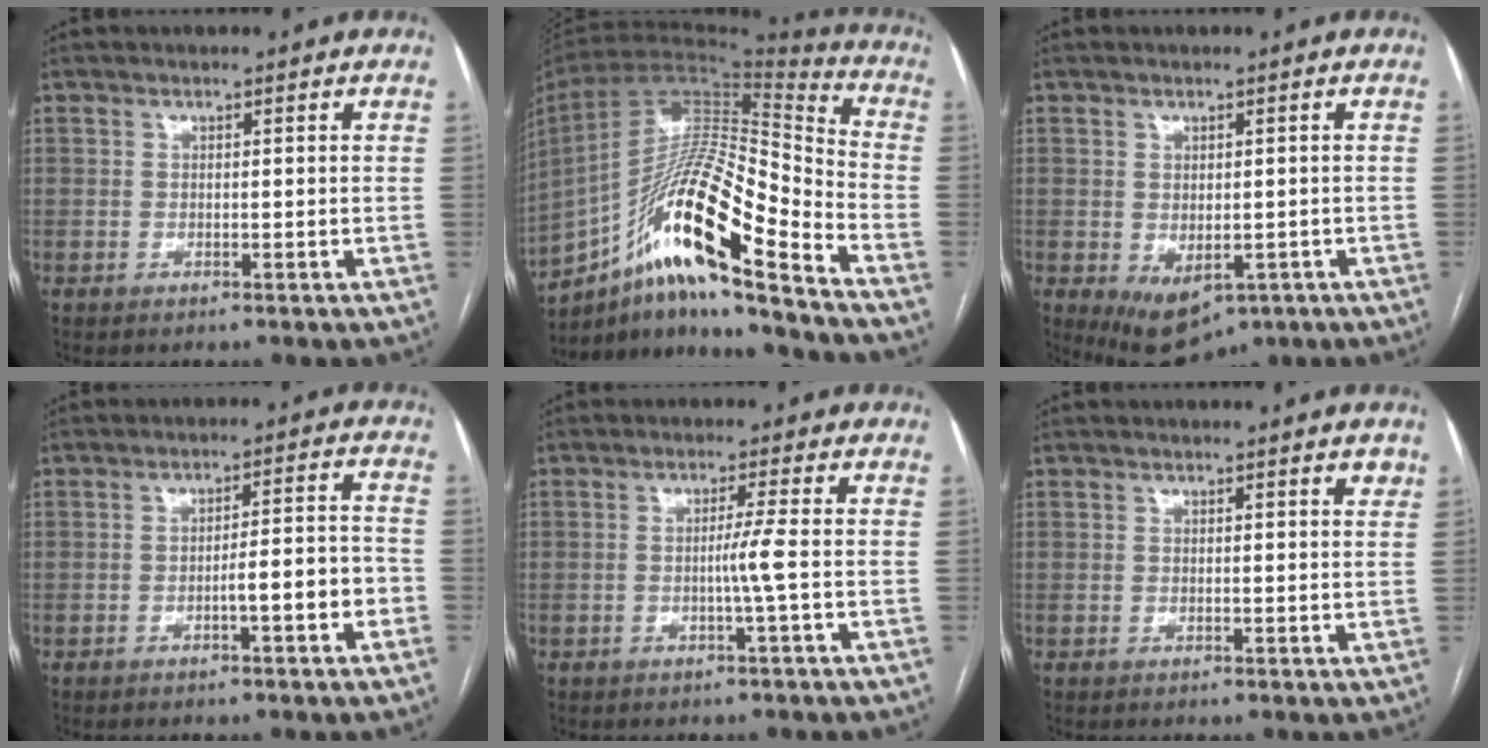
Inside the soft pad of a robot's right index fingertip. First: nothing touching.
{"total": 21.8, "force": [-12.7, 2.2, 17.6], "torque": [-0.323, 0.001, -0.225]}
{"total": 7.5, "force": [-3.4, 4.3, 5.1], "torque": [-0.073, -0.014, -0.037]}
{"total": 6.1, "force": [-2.5, 0.6, 5.6], "torque": [-0.080, 0.019, -0.034]}
{"total": 3.1, "force": [-0.6, -1.2, 2.8], "torque": [-0.048, -0.002, -0.012]}
{"total": 1.6, "force": [1.2, 0.3, 1.0], "torque": [-0.013, -0.003, 0.009]}